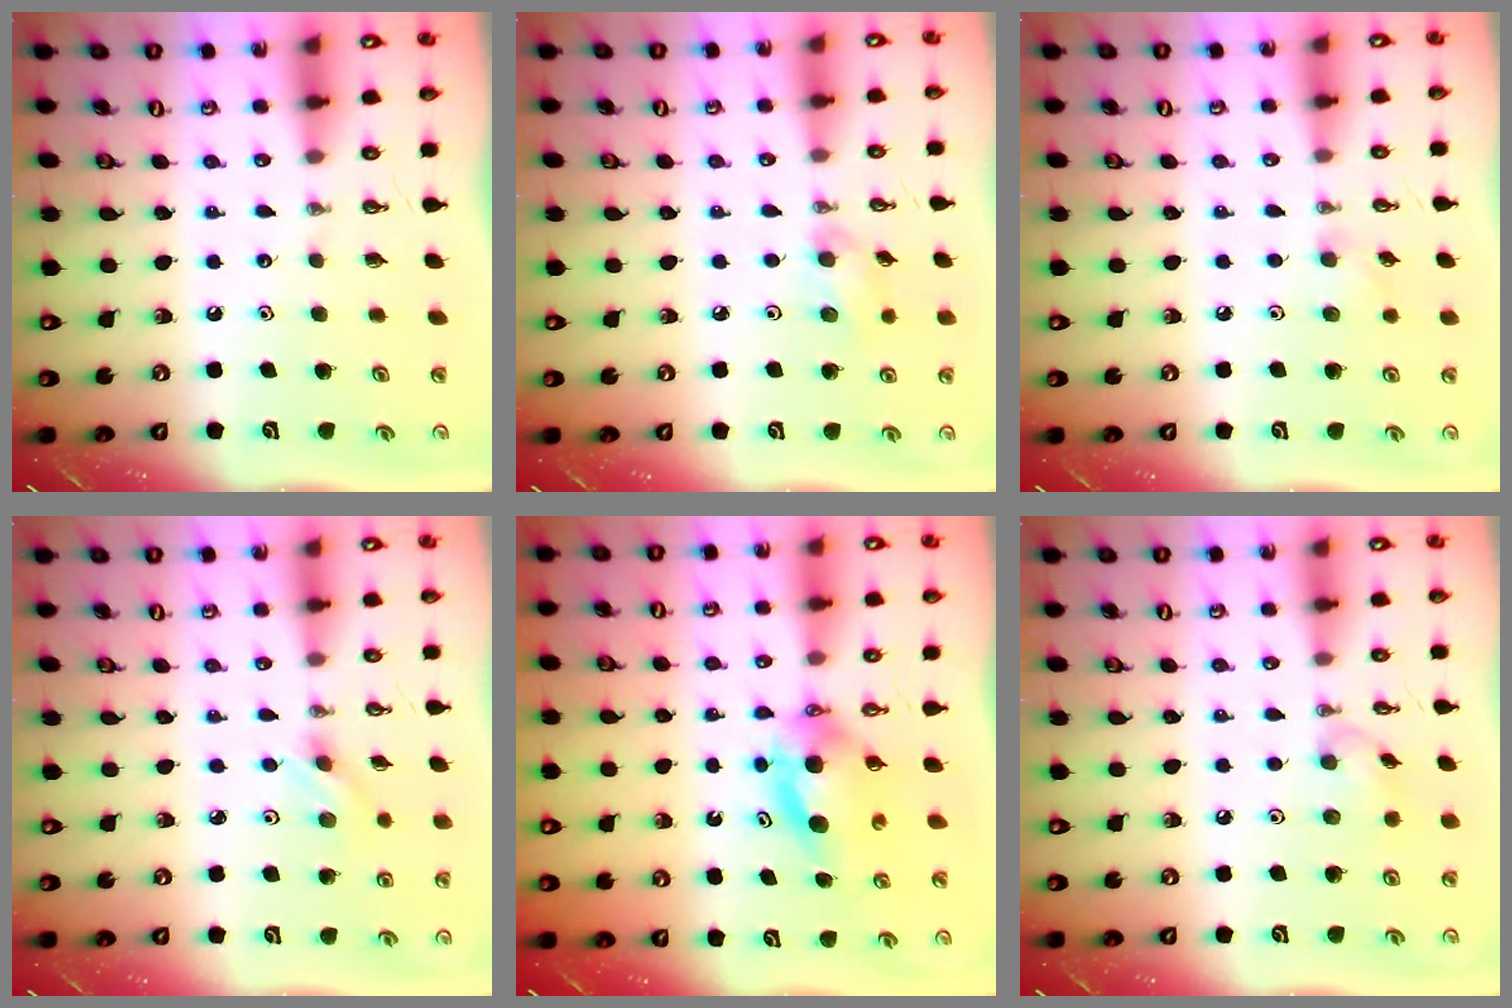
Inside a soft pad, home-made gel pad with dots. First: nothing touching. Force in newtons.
{"total": 7.3, "press": 6.7, "slide": 2.9}
{"total": 4.7, "press": 4.6, "slide": 0.9}
{"total": 2.9, "press": 2.6, "slide": 1.4}
{"total": 5.8, "press": 5.7, "slide": 0.8}
{"total": 6.8, "press": 6.8, "slide": 0.9}